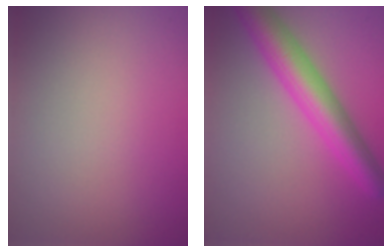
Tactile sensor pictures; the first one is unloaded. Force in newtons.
{"total": 5.9, "press": 5.9, "slide": 0.1}